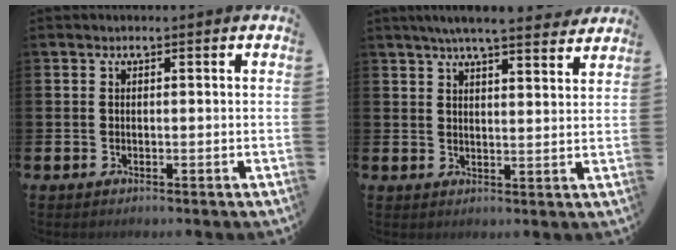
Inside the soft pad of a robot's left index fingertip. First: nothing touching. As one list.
[{"total": 5.9, "force": [5.5, 0.2, 2.0], "torque": [-0.043, -0.024, 0.096]}]